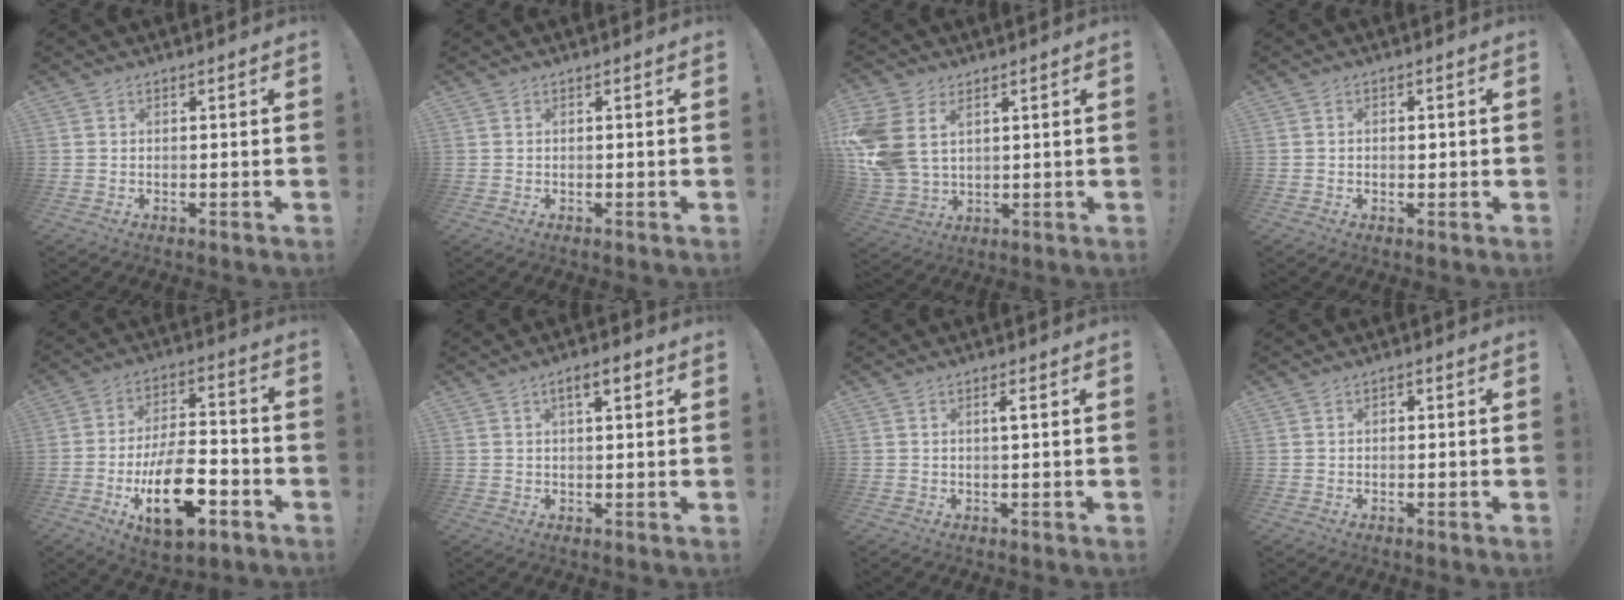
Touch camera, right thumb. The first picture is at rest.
{"total": 0.0}
{"total": 12.1, "force": [4.2, 8.3, 7.7], "torque": [-0.154, -0.019, 0.086]}
{"total": 0.7, "force": [0.1, 0.7, 0.1], "torque": [-0.009, 0.004, 0.002]}
{"total": 18.5, "force": [-6.9, 8.9, 14.6], "torque": [-0.253, 0.038, -0.106]}
{"total": 4.8, "force": [2.1, 1.6, 4.0], "torque": [-0.051, -0.005, 0.028]}
{"total": 1.8, "force": [0.3, -0.1, 1.8], "torque": [-0.030, 0.000, -0.001]}
{"total": 0.7, "force": [-0.4, 0.4, 0.3], "torque": [-0.006, 0.003, -0.008]}